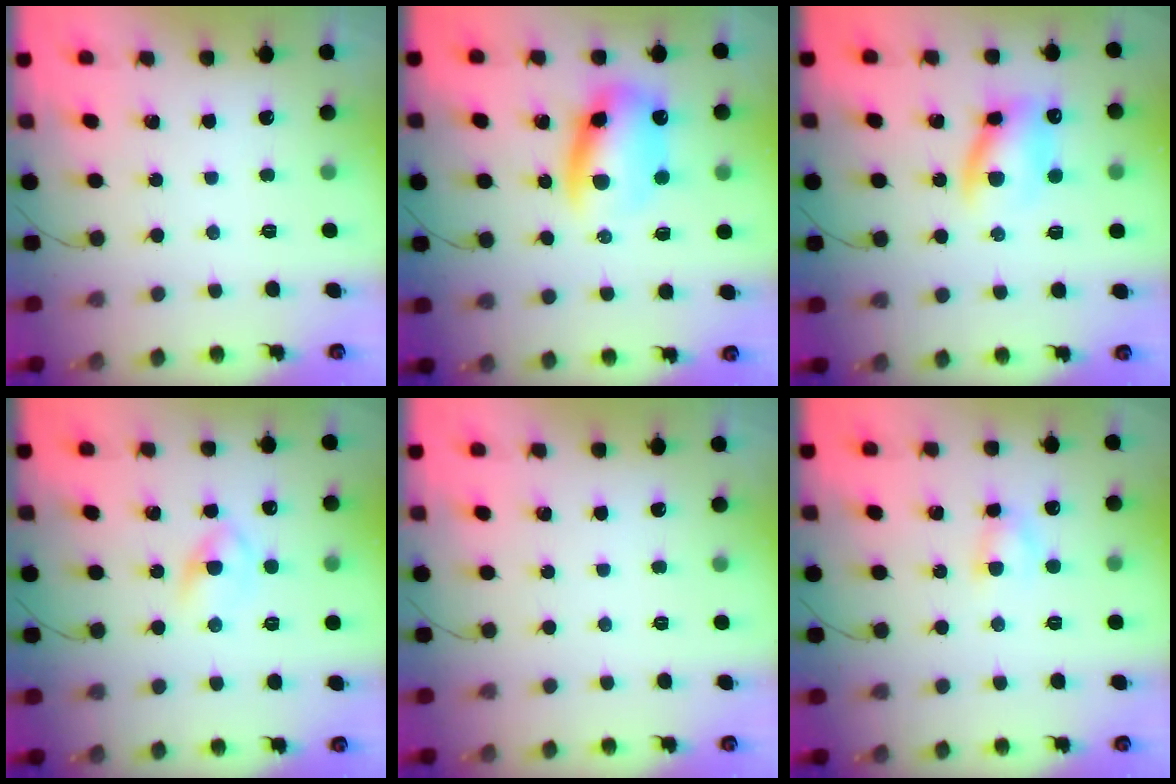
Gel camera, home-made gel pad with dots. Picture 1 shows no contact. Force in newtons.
{"total": 10.7, "press": 10.4, "slide": 2.8}
{"total": 11.3, "press": 11.0, "slide": 2.4}
{"total": 4.0, "press": 3.8, "slide": 1.2}
{"total": 0.0}
{"total": 3.2, "press": 3.1, "slide": 0.8}